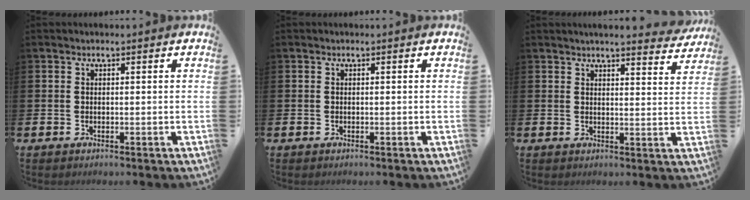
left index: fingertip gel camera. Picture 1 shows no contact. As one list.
[{"total": 0.0}, {"total": 4.0, "force": [4.0, -0.1, 0.8], "torque": [-0.015, -0.025, 0.068]}]